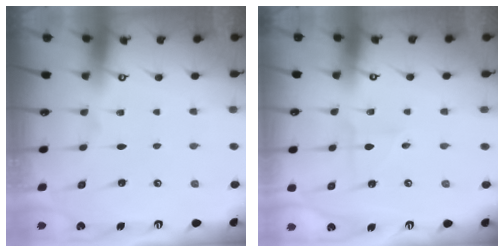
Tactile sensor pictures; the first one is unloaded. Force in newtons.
{"total": 2.3, "press": 2.3, "slide": 0.5}